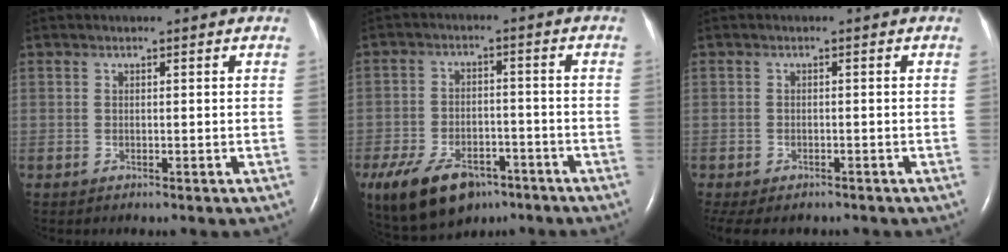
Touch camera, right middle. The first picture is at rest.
{"total": 12.9, "force": [-8.2, 6.9, 7.2], "torque": [-0.144, -0.005, -0.130]}
{"total": 7.7, "force": [-5.9, 3.7, 3.2], "torque": [-0.064, -0.006, -0.078]}